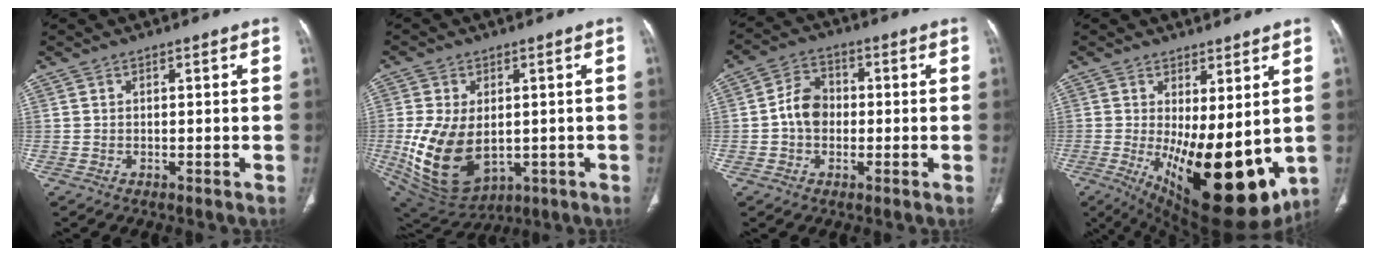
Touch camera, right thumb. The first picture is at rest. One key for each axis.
{"total": 16.0, "fx": -1.6, "fy": 10.4, "fz": 12.1, "tx": -0.221, "ty": -0.012, "tz": 0.006}
{"total": 6.8, "fx": -0.5, "fy": 5.3, "fz": 4.2, "tx": -0.055, "ty": 0.020, "tz": -0.019}
{"total": 20.9, "fx": -2.9, "fy": 8.5, "fz": 18.9, "tx": -0.257, "ty": -0.040, "tz": -0.012}